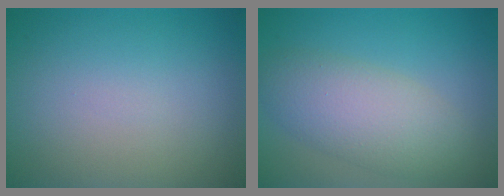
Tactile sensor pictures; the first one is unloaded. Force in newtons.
{"total": 5.5, "press": 5.5, "slide": 0.2}